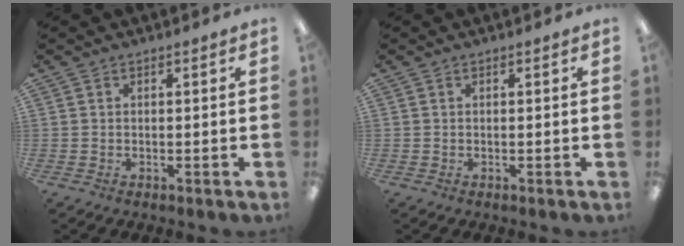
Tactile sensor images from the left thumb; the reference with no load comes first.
{"total": 0.0}